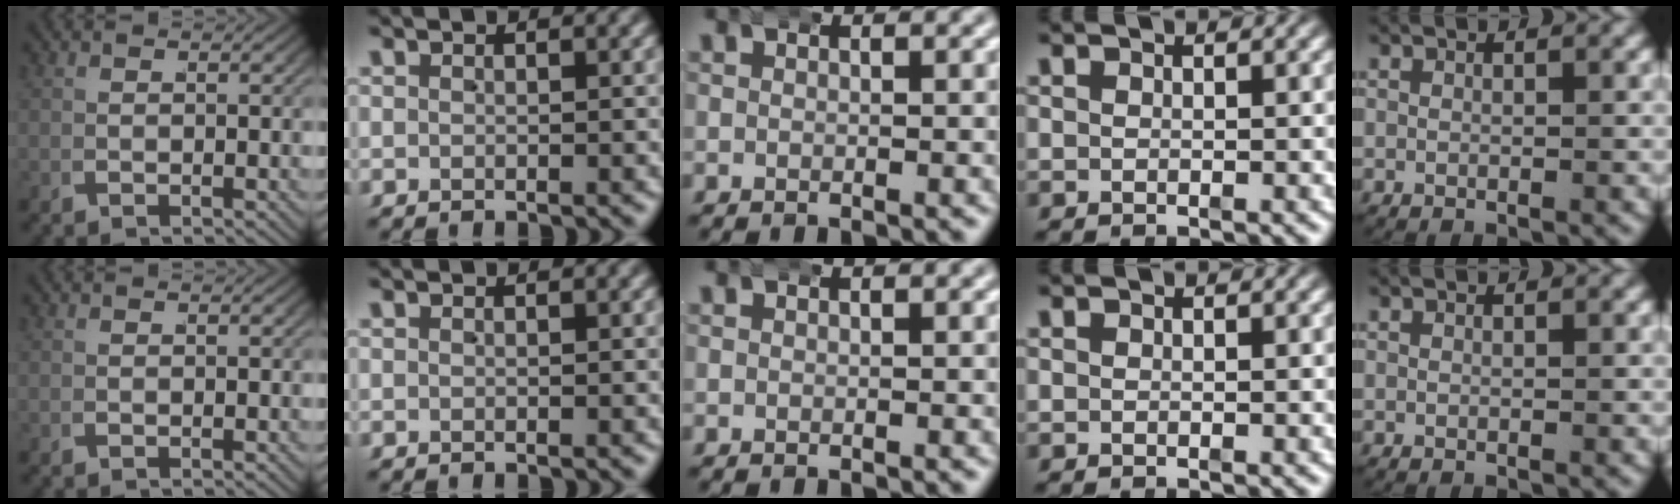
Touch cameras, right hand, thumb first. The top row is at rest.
{}